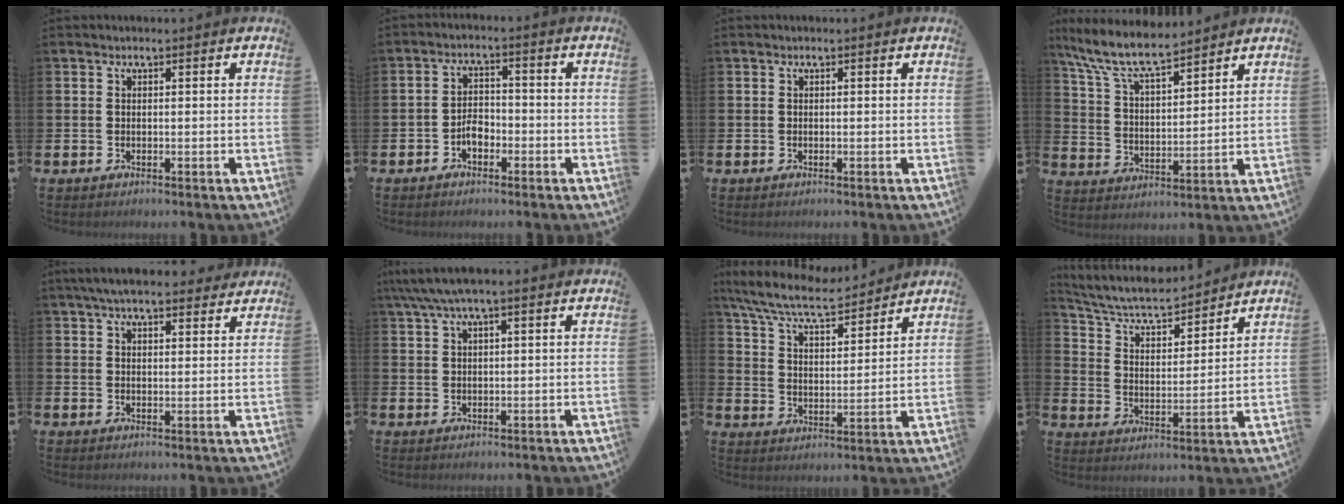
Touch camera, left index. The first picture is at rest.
{"total": 2.8, "force": [-1.6, 1.7, 1.4], "torque": [-0.021, 0.004, -0.036]}
{"total": 0.0}
{"total": 8.7, "force": [7.9, 1.4, 3.4], "torque": [-0.096, -0.043, 0.141]}
{"total": 5.5, "force": [5.0, 1.2, 2.0], "torque": [-0.046, -0.013, 0.091]}
{"total": 3.6, "force": [2.6, 0.6, 2.5], "torque": [-0.055, 0.003, 0.047]}
{"total": 8.2, "force": [7.6, 1.4, 2.9], "torque": [-0.086, -0.045, 0.133]}
{"total": 6.8, "force": [6.3, 1.5, 2.1], "torque": [-0.071, -0.048, 0.105]}